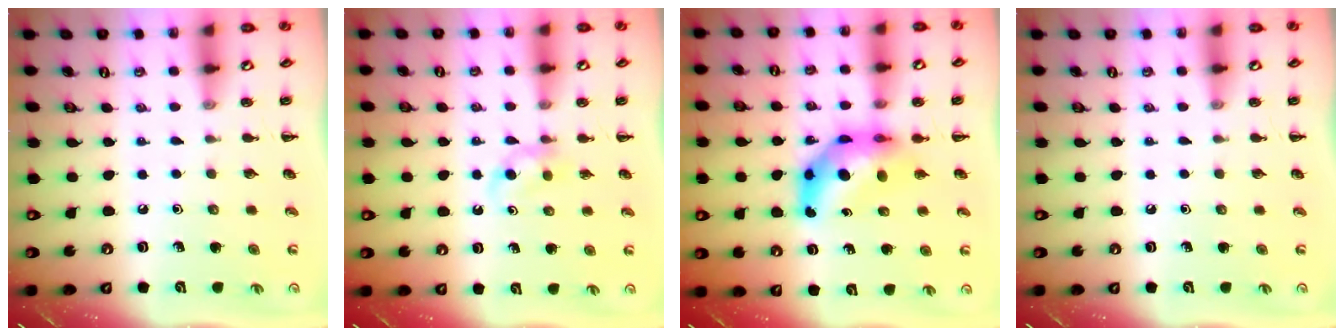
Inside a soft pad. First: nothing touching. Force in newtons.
{"total": 2.9, "press": 2.6, "slide": 1.3}
{"total": 8.5, "press": 8.2, "slide": 2.4}
{"total": 0.0}